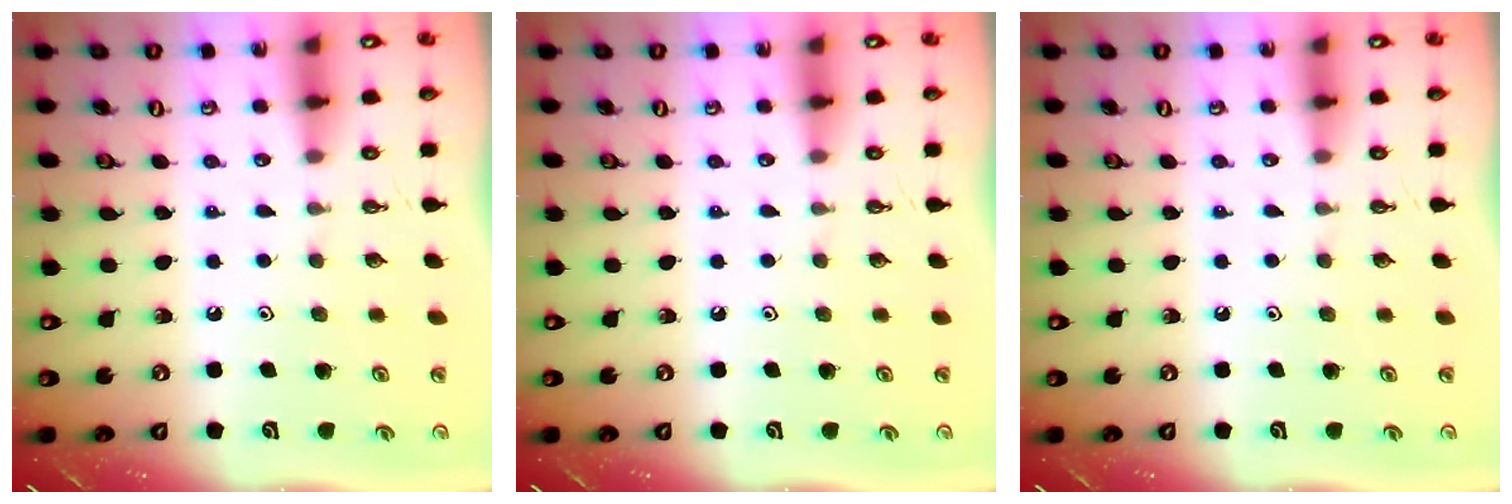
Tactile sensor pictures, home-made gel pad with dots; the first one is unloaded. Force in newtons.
{"total": 0.0}
{"total": 0.0}